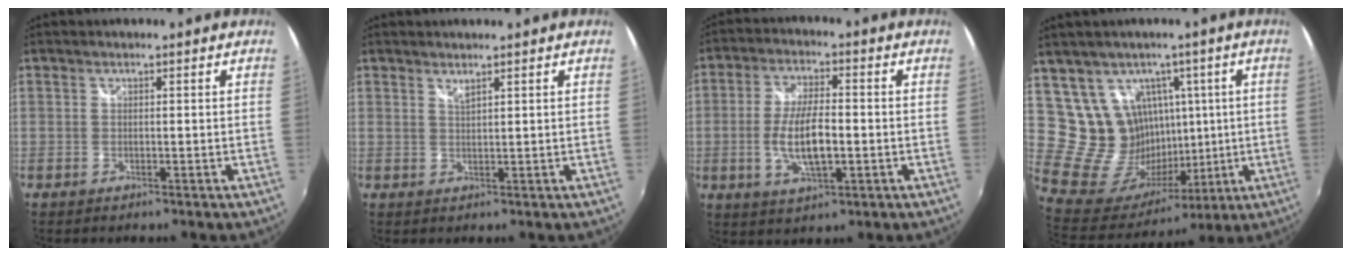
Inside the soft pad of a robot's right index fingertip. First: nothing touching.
{"total": 1.4, "force": [1.2, 0.1, 0.7], "torque": [-0.013, -0.001, 0.020]}
{"total": 9.8, "force": [-1.8, 3.5, 9.0], "torque": [-0.178, -0.005, -0.031]}
{"total": 15.9, "force": [6.1, 13.8, 5.2], "torque": [-0.127, 0.017, 0.135]}